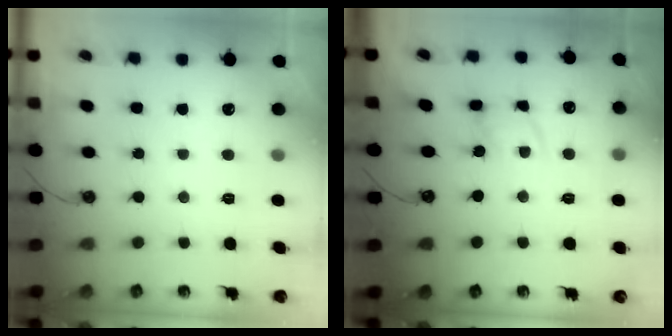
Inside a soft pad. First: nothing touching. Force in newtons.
{"total": 12.1, "press": 12.0, "slide": 1.3}